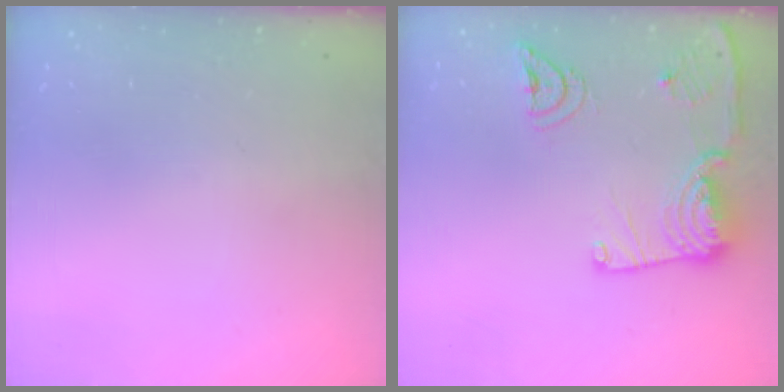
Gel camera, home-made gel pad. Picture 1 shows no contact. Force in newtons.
{"total": 16.4, "press": 16.3, "slide": 2.0}